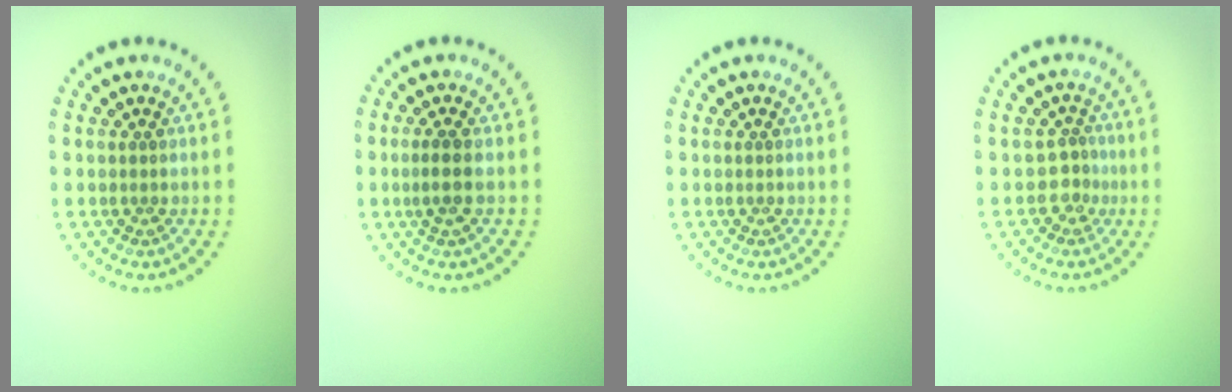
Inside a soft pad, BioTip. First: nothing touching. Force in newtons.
{"total": 1.6, "press": 1.4, "slide": 0.9}
{"total": 0.0}
{"total": 1.8, "press": 1.1, "slide": 1.4}